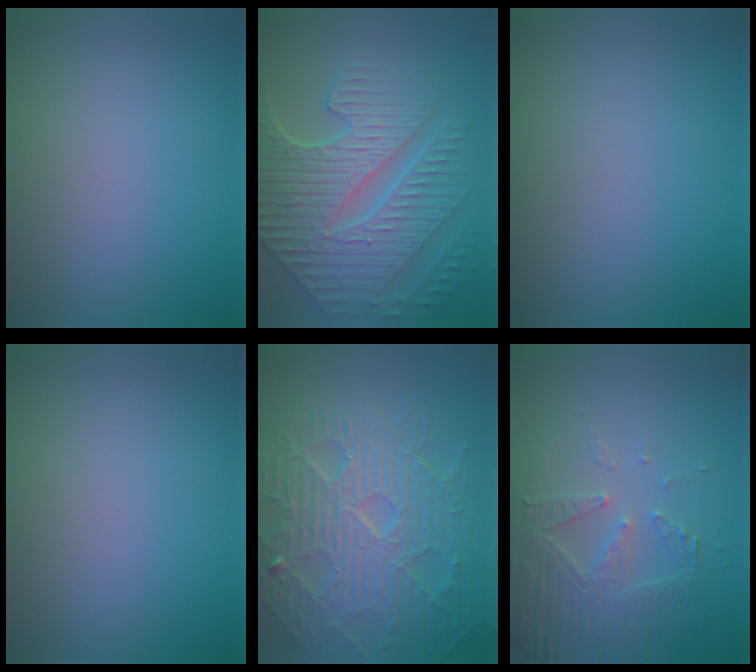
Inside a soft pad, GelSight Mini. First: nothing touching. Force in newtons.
{"total": 10.0, "press": 7.5, "slide": 6.7}
{"total": 0.0}
{"total": 0.0}
{"total": 10.2, "press": 6.6, "slide": 7.8}
{"total": 5.2, "press": 3.7, "slide": 3.6}